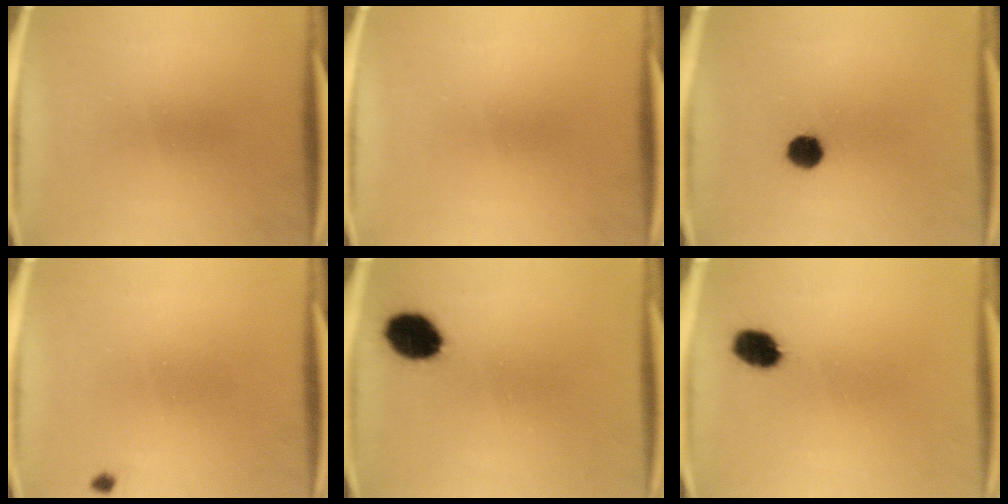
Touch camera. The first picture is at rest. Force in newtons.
{"total": 0.0}
{"total": 4.7}
{"total": 0.7}
{"total": 8.6}
{"total": 5.5}